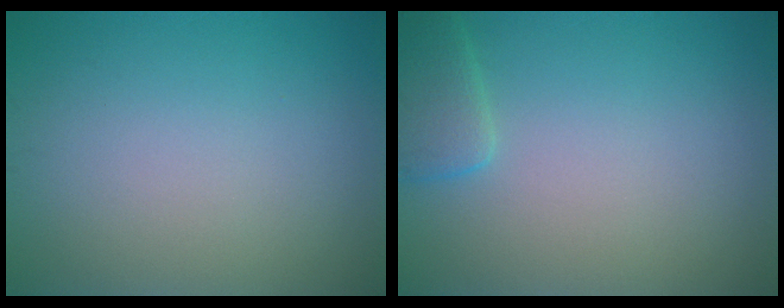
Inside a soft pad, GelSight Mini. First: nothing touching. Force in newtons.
{"total": 2.3, "press": 2.3, "slide": 0.2}